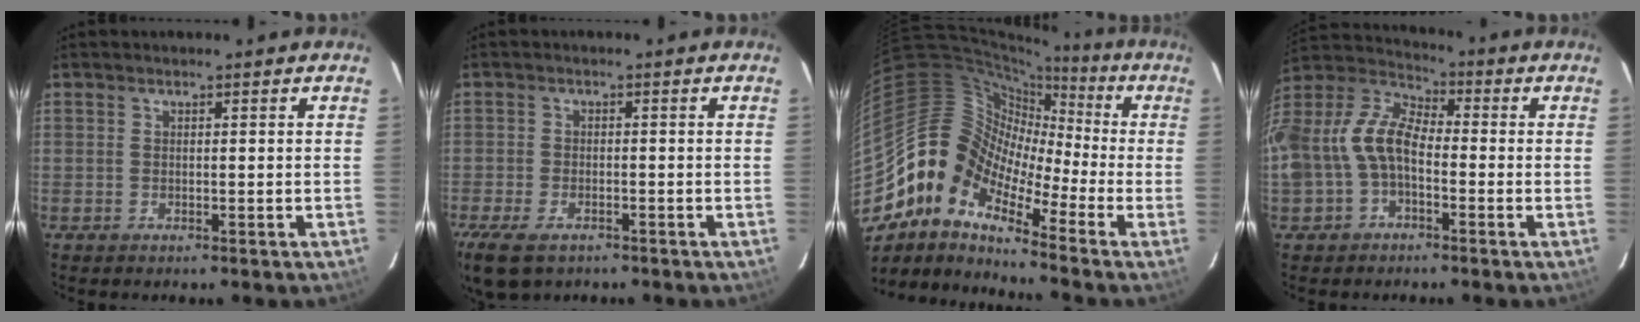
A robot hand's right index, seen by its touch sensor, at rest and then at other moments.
{"total": 9.1, "force": [-6.0, 4.6, 5.1], "torque": [-0.133, -0.032, -0.111]}
{"total": 11.2, "force": [-6.8, 7.1, 5.4], "torque": [-0.089, 0.021, -0.164]}
{"total": 15.2, "force": [-3.5, 9.5, 11.4], "torque": [-0.251, 0.015, -0.071]}